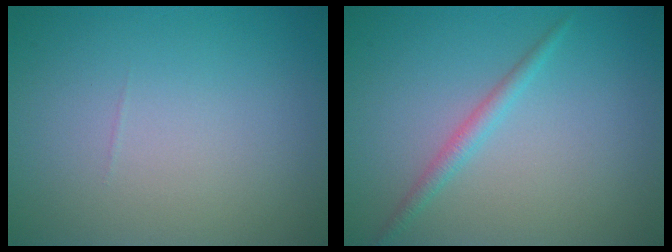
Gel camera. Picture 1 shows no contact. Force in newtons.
{"total": 1.6, "press": 1.6, "slide": 0.1}